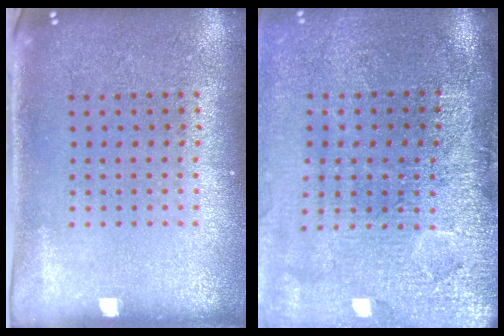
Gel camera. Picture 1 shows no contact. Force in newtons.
{"total": 4.5, "press": 3.7, "slide": 2.7}